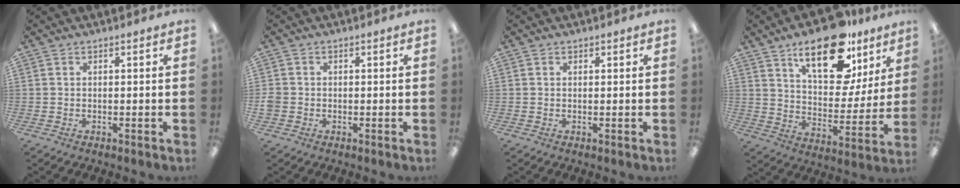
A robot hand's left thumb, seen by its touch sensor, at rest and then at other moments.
{"total": 1.8, "force": [-0.6, 1.7, 0.2], "torque": [-0.001, 0.003, -0.012]}
{"total": 0.5, "force": [0.2, 0.2, -0.5], "torque": [0.009, 0.001, 0.003]}
{"total": 21.4, "force": [13.3, 10.2, 13.3], "torque": [-0.192, -0.068, 0.223]}